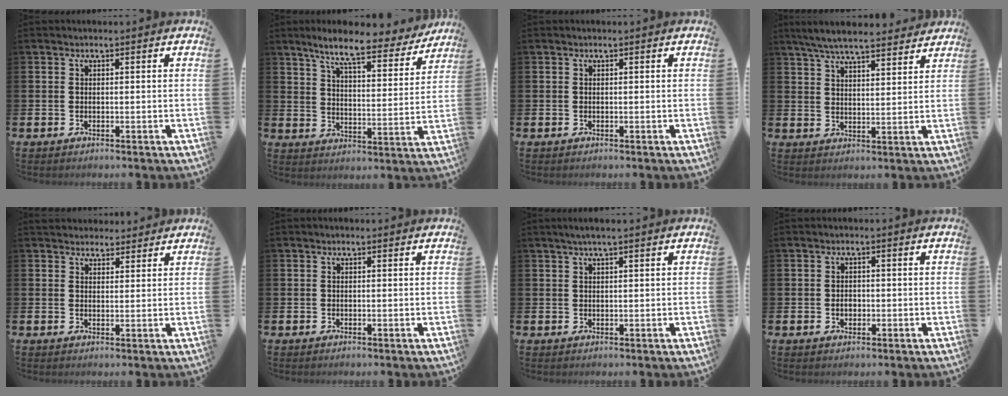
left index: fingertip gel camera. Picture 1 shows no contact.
{"total": 8.8, "force": [7.5, 1.7, 4.3], "torque": [-0.097, -0.038, 0.125]}
{"total": 0.0}
{"total": 6.6, "force": [6.2, 0.9, 1.9], "torque": [-0.055, -0.028, 0.112]}
{"total": 3.5, "force": [3.2, 1.4, -0.2], "torque": [0.005, -0.011, 0.057]}
{"total": 0.0}
{"total": 1.9, "force": [1.4, 0.1, 1.3], "torque": [-0.023, 0.003, 0.023]}
{"total": 1.7, "force": [-0.2, 1.3, 1.0], "torque": [-0.013, 0.004, -0.009]}